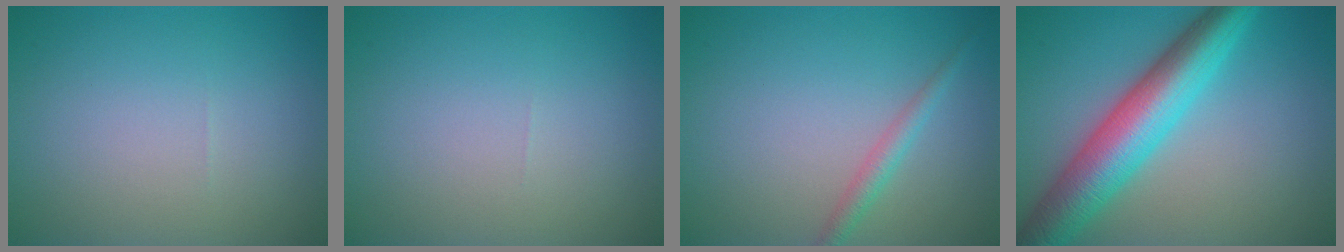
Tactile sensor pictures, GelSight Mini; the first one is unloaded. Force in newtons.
{"total": 0.0}
{"total": 1.7, "press": 1.7, "slide": 0.1}
{"total": 8.5, "press": 8.5, "slide": 0.2}